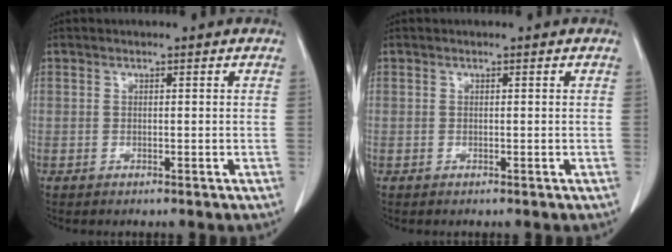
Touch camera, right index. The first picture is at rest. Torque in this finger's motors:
{"motor_torque": [0.00, 0.00, 0.00, 0.00]}